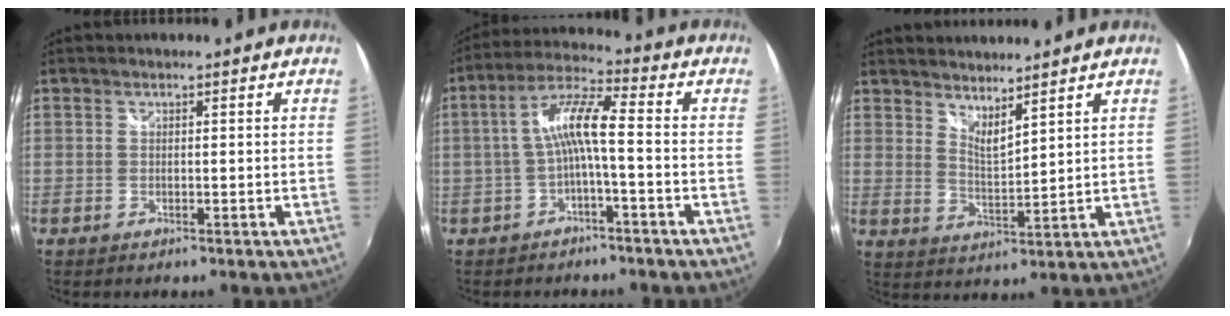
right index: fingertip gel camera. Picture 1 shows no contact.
{"total": 7.6, "force": [-1.6, 0.9, 7.4], "torque": [-0.165, 0.018, -0.027]}
{"total": 4.0, "force": [3.6, 0.4, 1.8], "torque": [-0.029, -0.006, 0.060]}